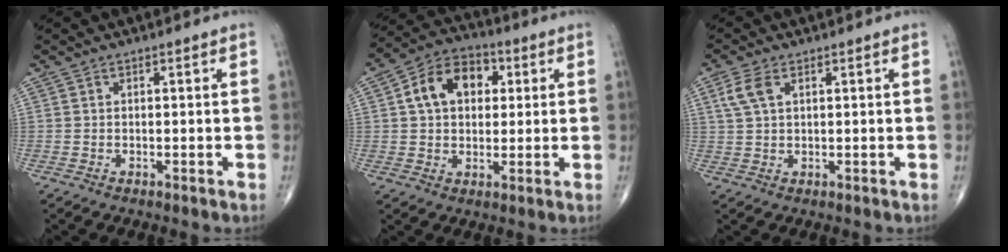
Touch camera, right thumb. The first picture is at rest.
{"total": 11.6, "force": [2.6, 8.2, 7.8], "torque": [-0.105, 0.016, 0.035]}
{"total": 4.1, "force": [1.7, 2.1, 3.1], "torque": [-0.077, 0.009, 0.038]}